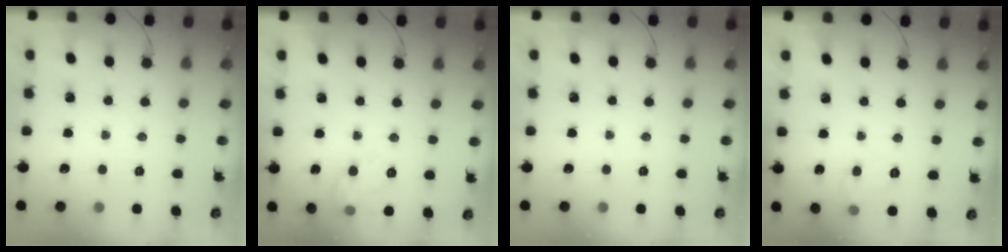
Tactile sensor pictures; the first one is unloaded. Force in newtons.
{"total": 10.3, "press": 10.3, "slide": 0.3}
{"total": 0.0}
{"total": 6.8, "press": 6.7, "slide": 0.9}